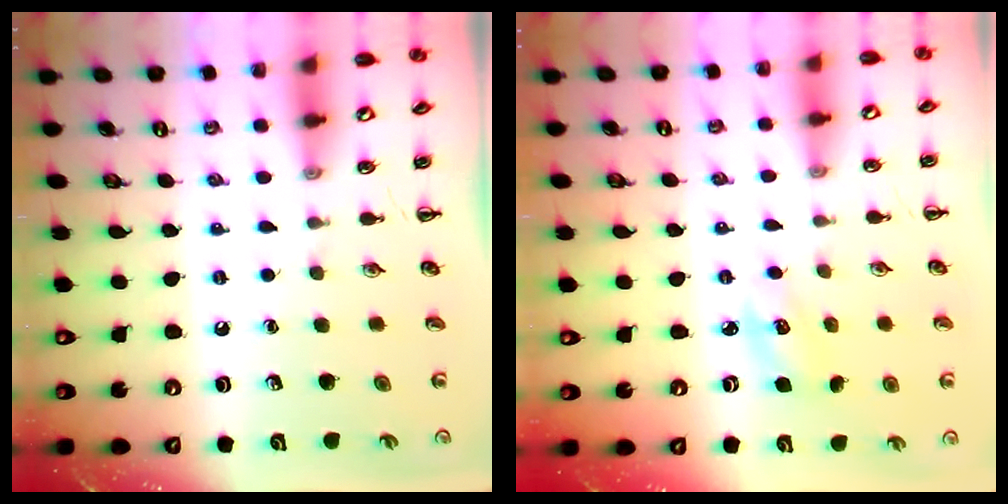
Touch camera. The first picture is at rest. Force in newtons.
{"total": 4.0, "press": 3.9, "slide": 1.1}